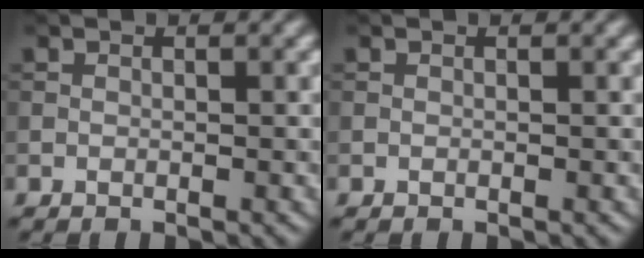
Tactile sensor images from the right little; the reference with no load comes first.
{"total": 0.0}